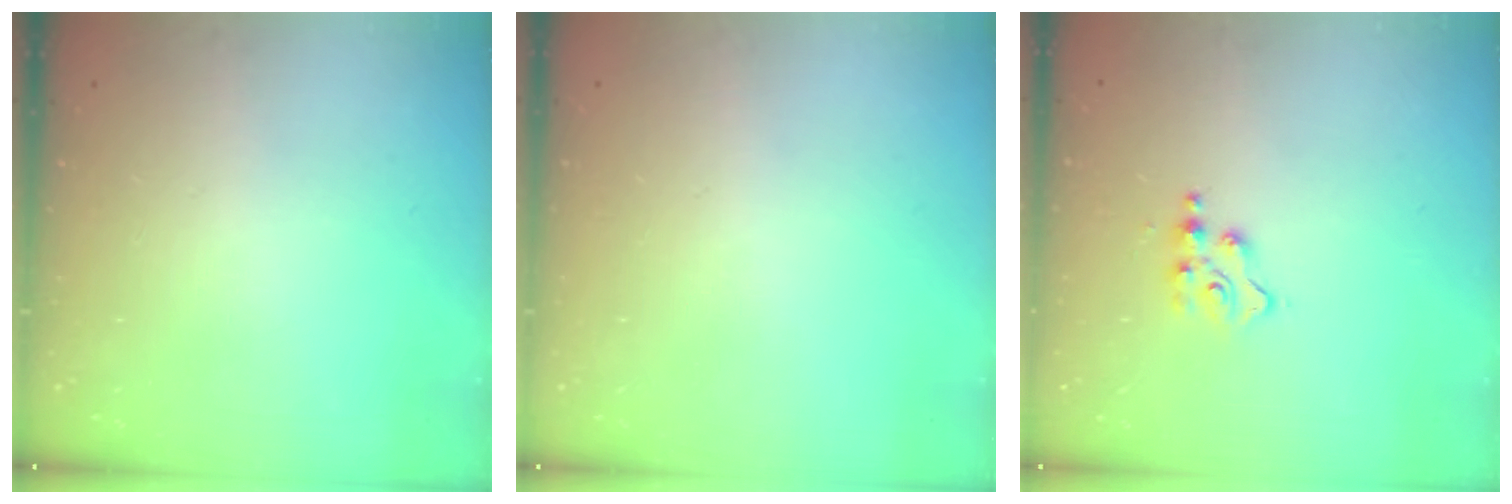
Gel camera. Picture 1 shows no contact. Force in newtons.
{"total": 0.8, "press": 0.7, "slide": 0.3}
{"total": 4.0, "press": 4.0, "slide": 0.4}